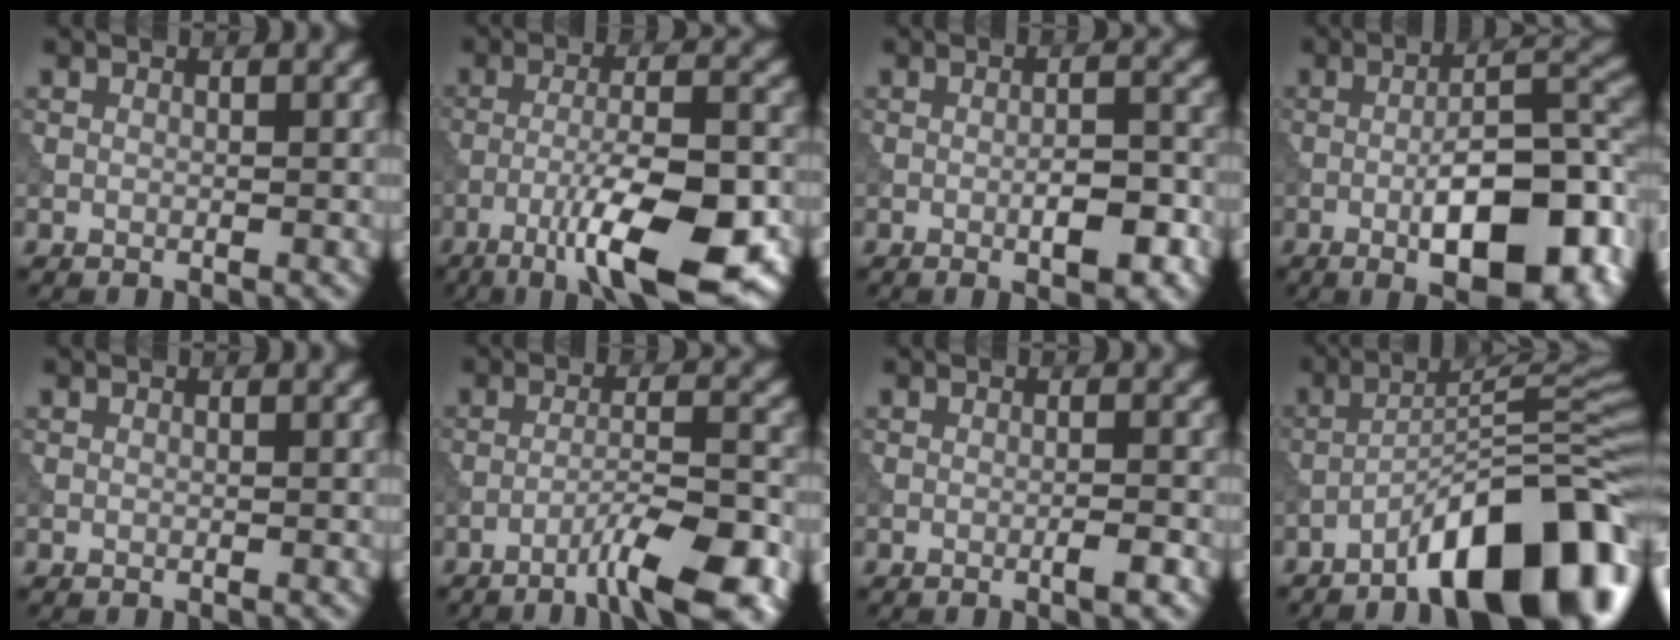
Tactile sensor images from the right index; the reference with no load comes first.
{"total": 11.8, "force": [-6.0, 2.9, 9.8], "torque": [-0.160, -0.001, -0.100]}
{"total": 4.1, "force": [-1.4, 1.1, 3.7], "torque": [-0.055, 0.001, -0.019]}
{"total": 12.5, "force": [-4.2, 4.6, 10.8], "torque": [-0.156, 0.000, -0.061]}
{"total": 0.0}
{"total": 6.4, "force": [-3.9, 0.9, 5.0], "torque": [-0.078, 0.009, -0.064]}
{"total": 1.6, "force": [-0.6, 0.1, 1.4], "torque": [-0.020, 0.003, -0.013]}
{"total": 13.3, "force": [-8.1, 3.3, 10.0], "torque": [-0.138, 0.019, -0.135]}